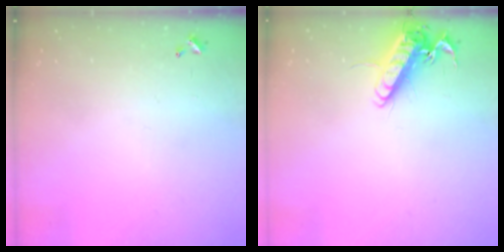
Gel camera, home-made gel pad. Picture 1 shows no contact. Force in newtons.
{"total": 12.8, "press": 12.6, "slide": 2.4}